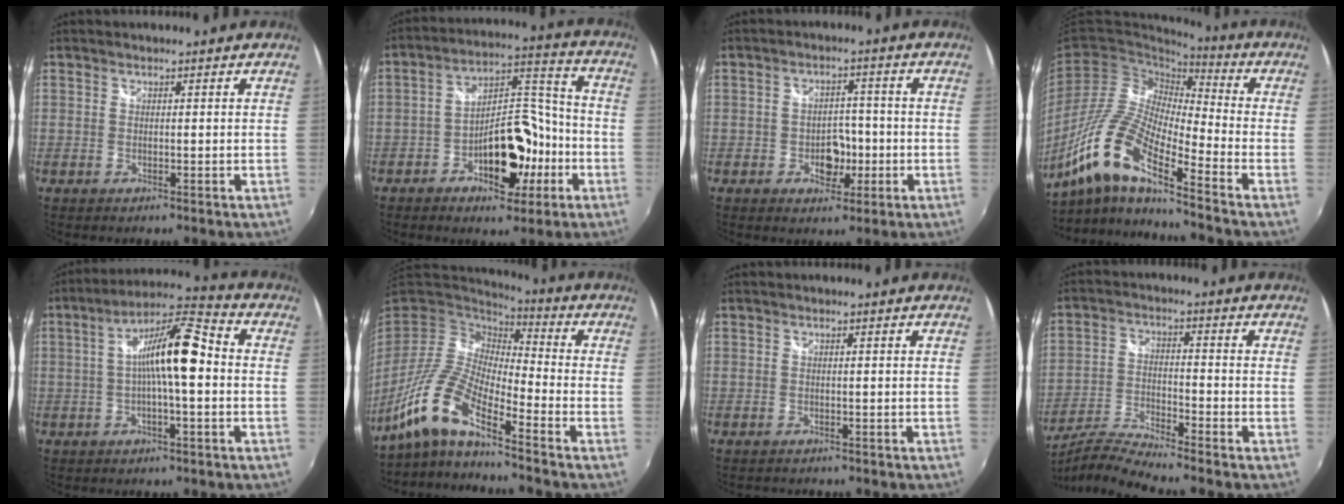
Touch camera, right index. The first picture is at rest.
{"total": 13.9, "force": [-5.9, 7.3, 10.3], "torque": [-0.172, 0.033, -0.082]}
{"total": 5.7, "force": [-1.8, 4.3, 3.4], "torque": [-0.056, 0.005, -0.023]}
{"total": 16.3, "force": [-9.9, 3.1, 12.6], "torque": [-0.247, -0.008, -0.212]}
{"total": 11.6, "force": [-0.4, 2.2, 11.4], "torque": [-0.196, 0.027, -0.009]}
{"total": 12.7, "force": [-9.1, 2.2, 8.6], "torque": [-0.171, -0.003, -0.192]}
{"total": 1.8, "force": [-1.7, 0.5, 0.3], "torque": [-0.013, -0.012, -0.021]}
{"total": 9.4, "force": [-8.7, -1.2, 3.5], "torque": [-0.079, -0.010, -0.170]}